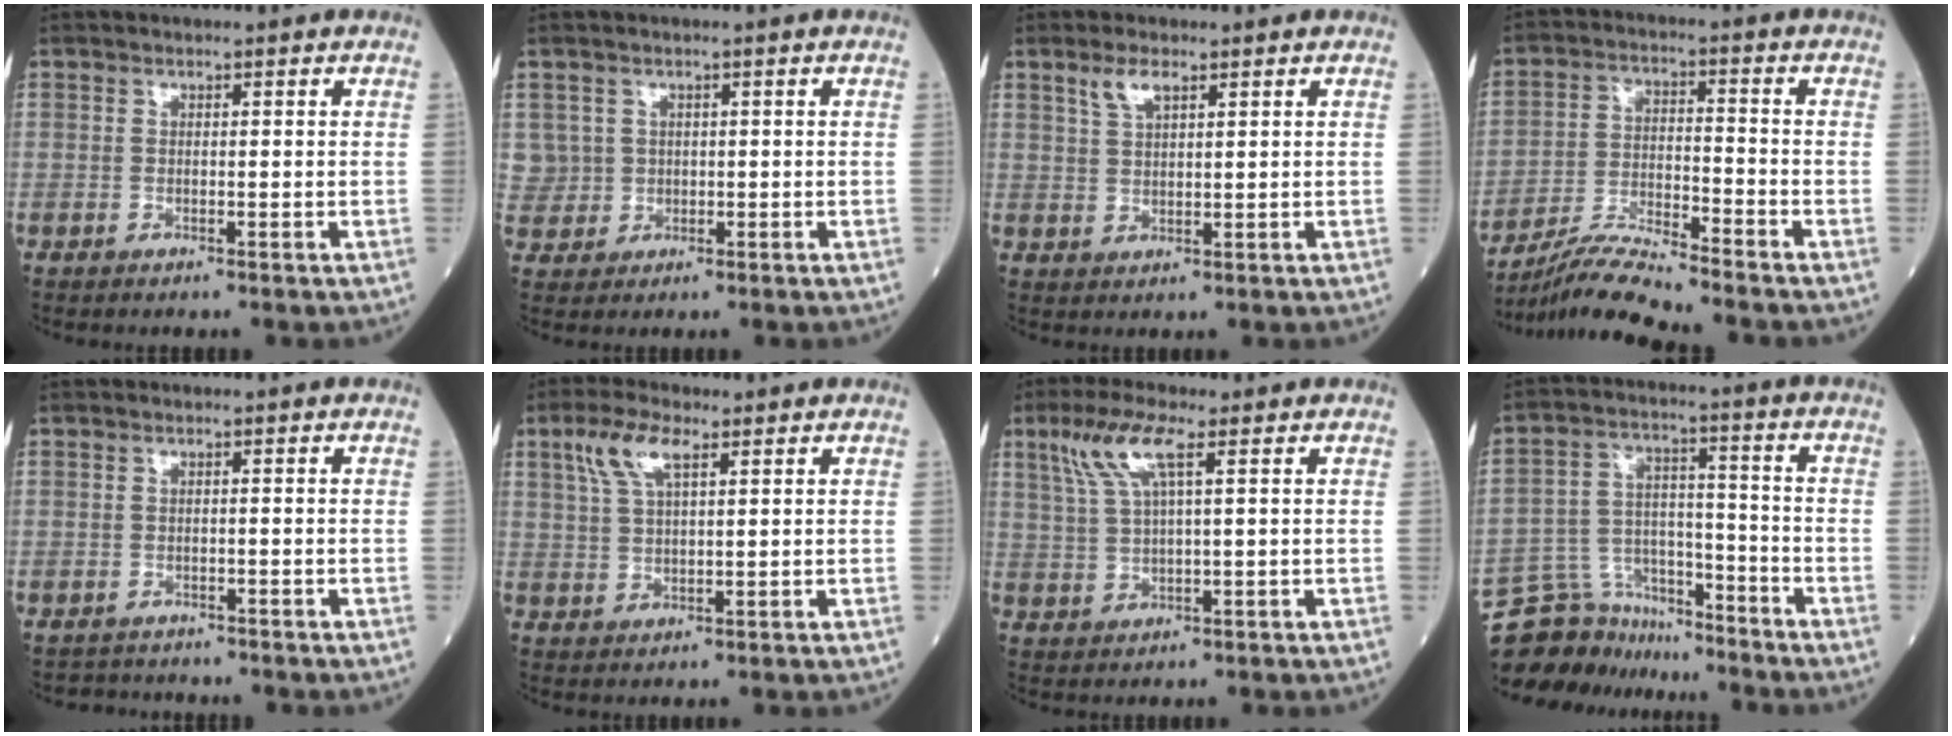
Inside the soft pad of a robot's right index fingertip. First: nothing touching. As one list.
[{"total": 3.4, "force": [0.8, 3.3, -0.2], "torque": [0.018, 0.005, 0.021]}, {"total": 3.2, "force": [2.1, 1.0, 2.3], "torque": [-0.051, 0.006, 0.045]}, {"total": 8.5, "force": [-8.0, -1.3, 2.5], "torque": [-0.052, -0.013, -0.150]}, {"total": 2.1, "force": [-1.9, 0.6, -0.6], "torque": [0.007, -0.006, -0.034]}, {"total": 6.0, "force": [3.1, 1.8, 4.8], "torque": [-0.107, 0.015, 0.065]}, {"total": 6.8, "force": [3.2, 0.9, 5.9], "torque": [-0.134, 0.015, 0.068]}, {"total": 11.1, "force": [-10.4, 4.0, 0.4], "torque": [-0.014, 0.045, -0.185]}]